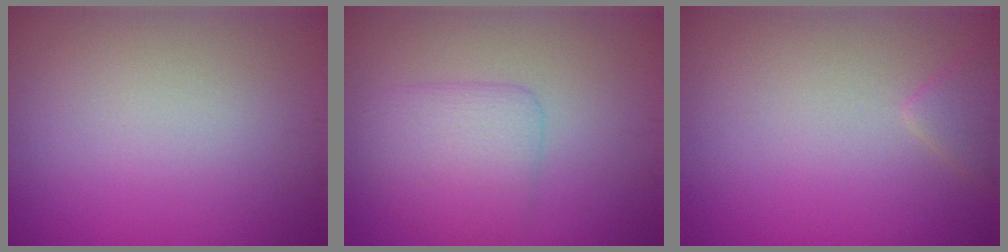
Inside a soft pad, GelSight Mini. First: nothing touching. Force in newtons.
{"total": 3.5, "press": 3.5, "slide": 0.1}
{"total": 1.4, "press": 1.4, "slide": 0.1}